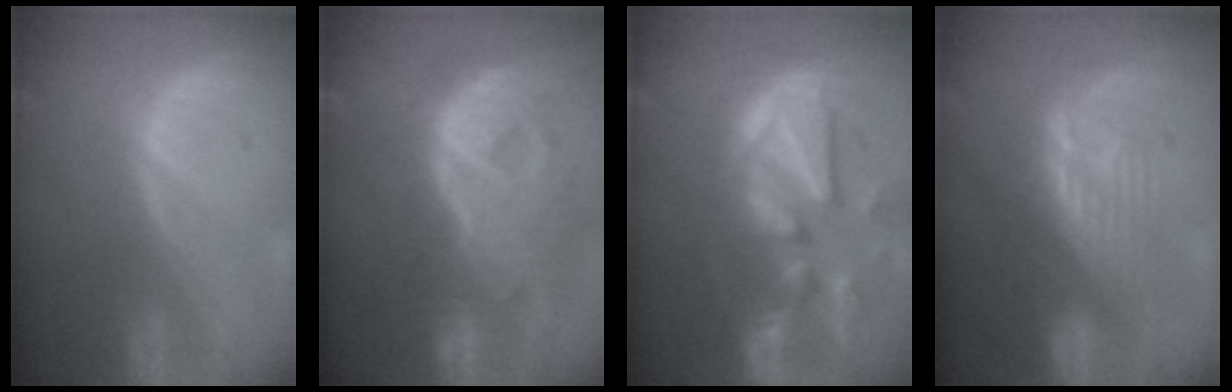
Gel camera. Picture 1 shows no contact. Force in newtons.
{"total": 12.9, "press": 10.9, "slide": 6.9}
{"total": 13.0, "press": 11.3, "slide": 6.4}
{"total": 8.4, "press": 8.2, "slide": 1.8}